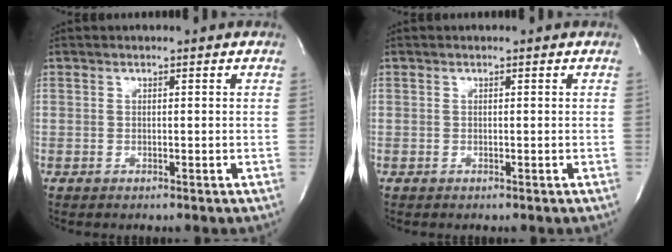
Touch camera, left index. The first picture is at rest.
{"total": 0.0}